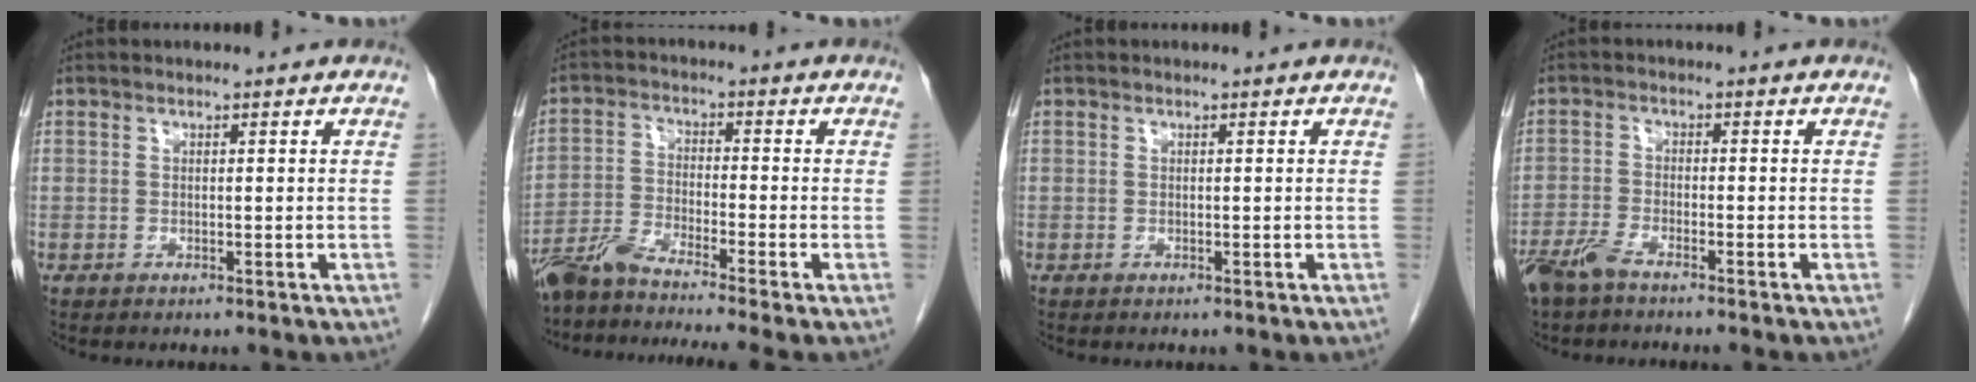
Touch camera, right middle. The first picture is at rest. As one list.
[{"total": 8.4, "force": [-7.5, -1.7, 3.6], "torque": [-0.065, -0.013, -0.134]}, {"total": 0.0}, {"total": 4.1, "force": [-3.4, 0.6, 2.3], "torque": [-0.051, -0.007, -0.070]}]